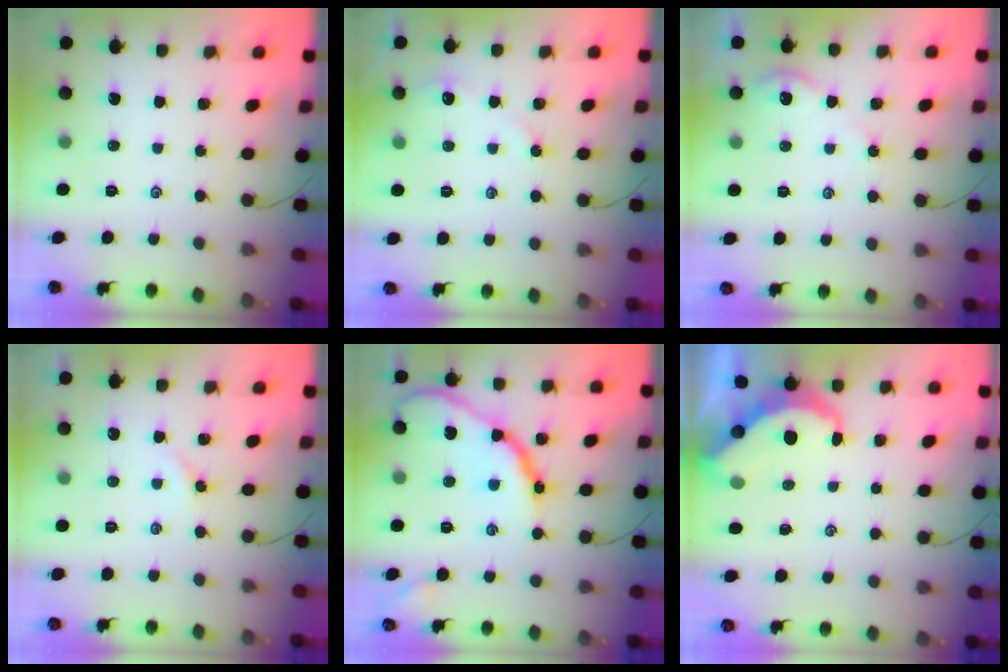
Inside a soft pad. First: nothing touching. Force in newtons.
{"total": 3.2, "press": 3.2, "slide": 0.3}
{"total": 2.9, "press": 2.9, "slide": 0.3}
{"total": 3.0, "press": 2.9, "slide": 0.6}
{"total": 15.1, "press": 15.1, "slide": 1.3}
{"total": 6.1, "press": 6.1, "slide": 0.4}